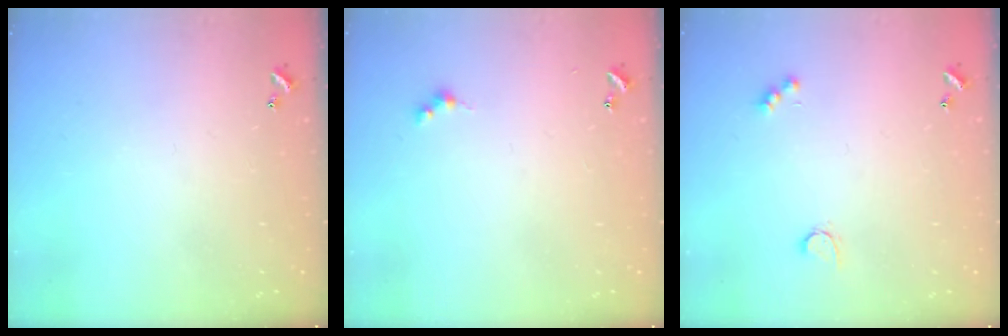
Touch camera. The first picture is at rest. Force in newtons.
{"total": 2.7, "press": 2.6, "slide": 0.5}
{"total": 2.7, "press": 2.7, "slide": 0.5}